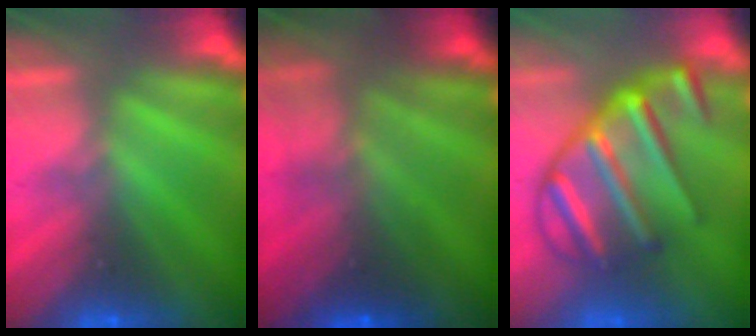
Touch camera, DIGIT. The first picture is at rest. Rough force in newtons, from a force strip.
{"total": 5.9}
{"total": 8.0}